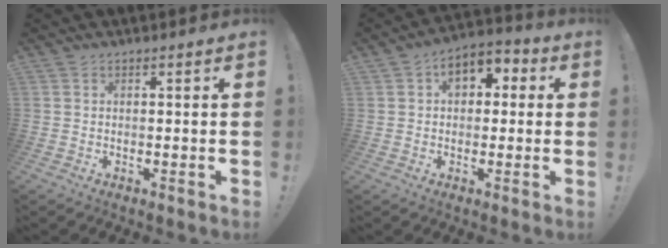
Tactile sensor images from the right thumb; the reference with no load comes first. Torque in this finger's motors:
{"motor_torque": [0.08, 0.43, 0.36, 0.42, 0.09]}